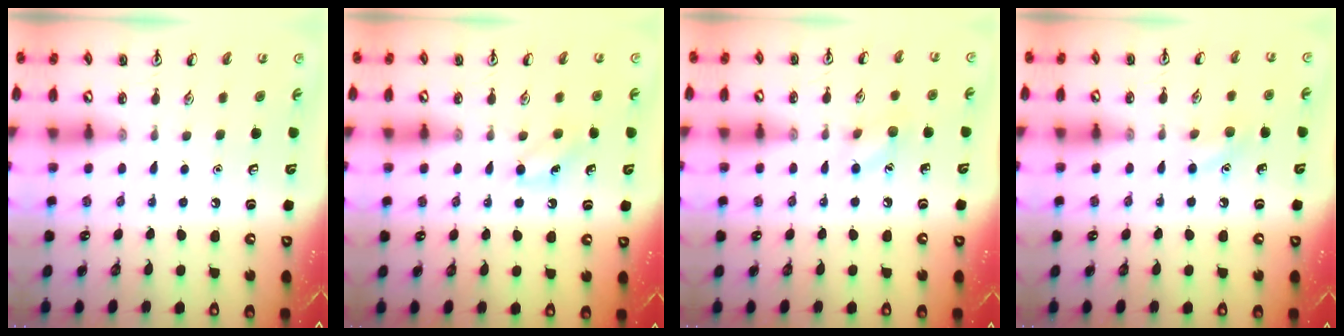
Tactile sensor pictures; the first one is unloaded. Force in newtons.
{"total": 4.9, "press": 4.7, "slide": 1.3}
{"total": 7.4, "press": 7.2, "slide": 1.9}
{"total": 6.5, "press": 6.3, "slide": 1.7}